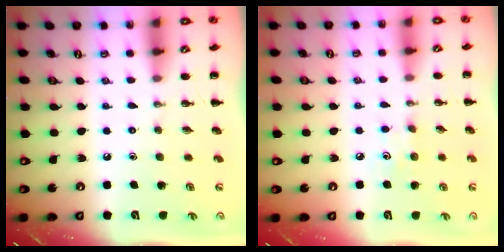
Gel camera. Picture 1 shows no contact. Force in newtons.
{"total": 3.5, "press": 3.3, "slide": 1.1}